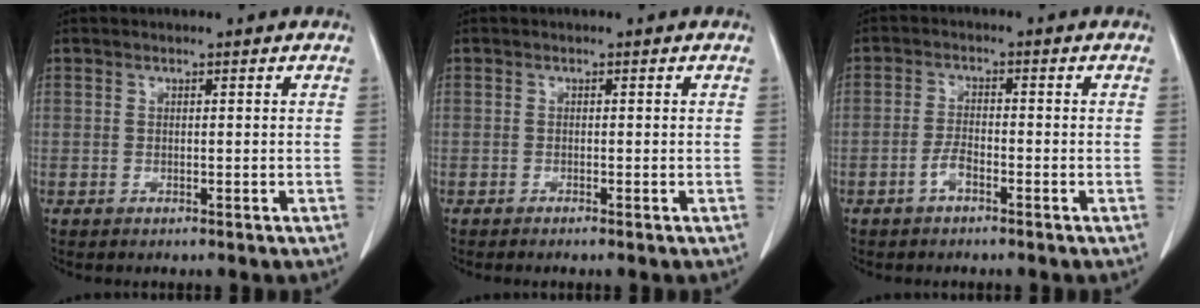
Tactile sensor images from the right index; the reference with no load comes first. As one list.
[{"total": 0.7, "force": [-0.6, -0.2, 0.4], "torque": [-0.008, 0.001, -0.011]}, {"total": 2.6, "force": [-1.6, 0.8, 1.9], "torque": [-0.034, 0.005, -0.033]}]